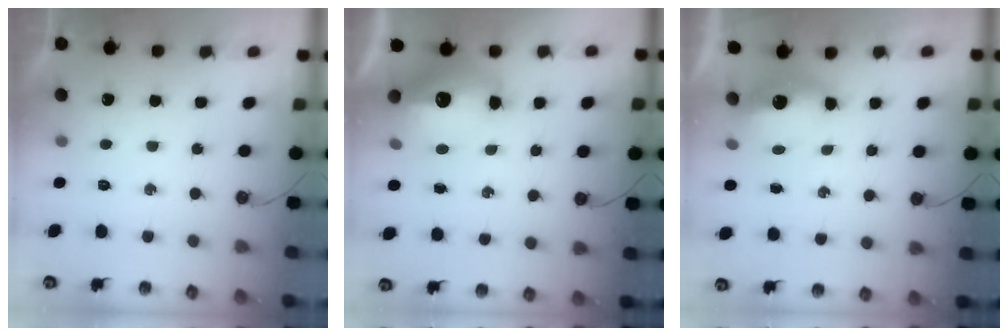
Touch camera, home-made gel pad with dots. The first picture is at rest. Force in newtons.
{"total": 17.9, "press": 17.8, "slide": 1.8}
{"total": 7.3, "press": 7.3, "slide": 0.1}